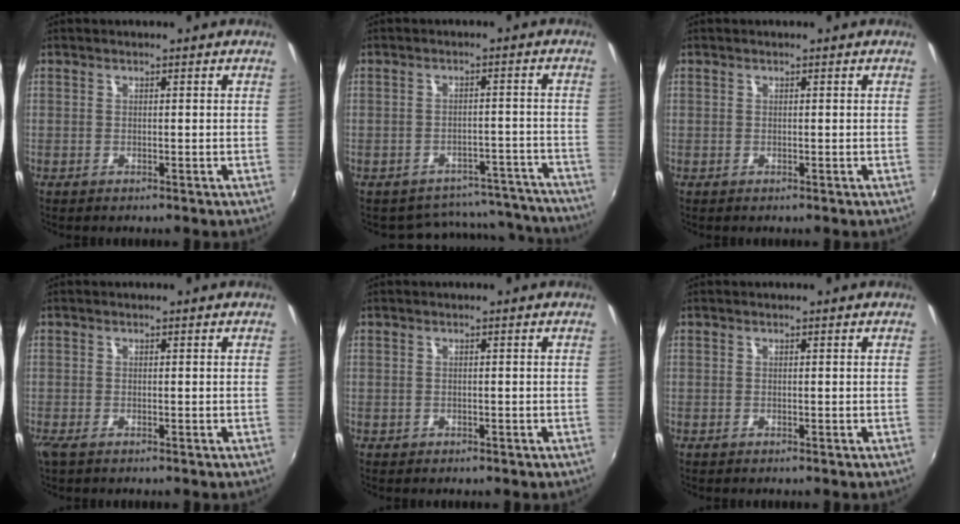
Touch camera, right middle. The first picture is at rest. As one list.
[{"total": 14.2, "force": [-13.1, 5.1, 1.7], "torque": [-0.029, 0.043, -0.149]}, {"total": 0.0}, {"total": 1.5, "force": [-0.9, 0.4, 1.2], "torque": [-0.025, -0.006, -0.018]}, {"total": 0.8, "force": [-0.4, 0.6, 0.2], "torque": [-0.003, -0.001, -0.002]}, {"total": 0.0}]